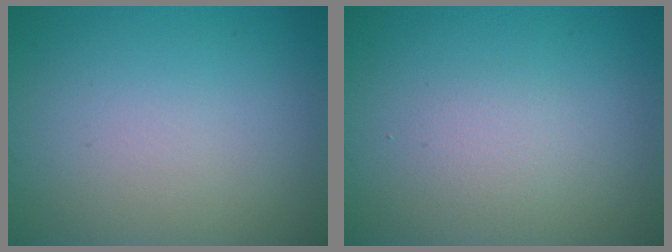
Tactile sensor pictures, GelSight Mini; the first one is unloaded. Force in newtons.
{"total": 1.3, "press": 1.3, "slide": 0.0}